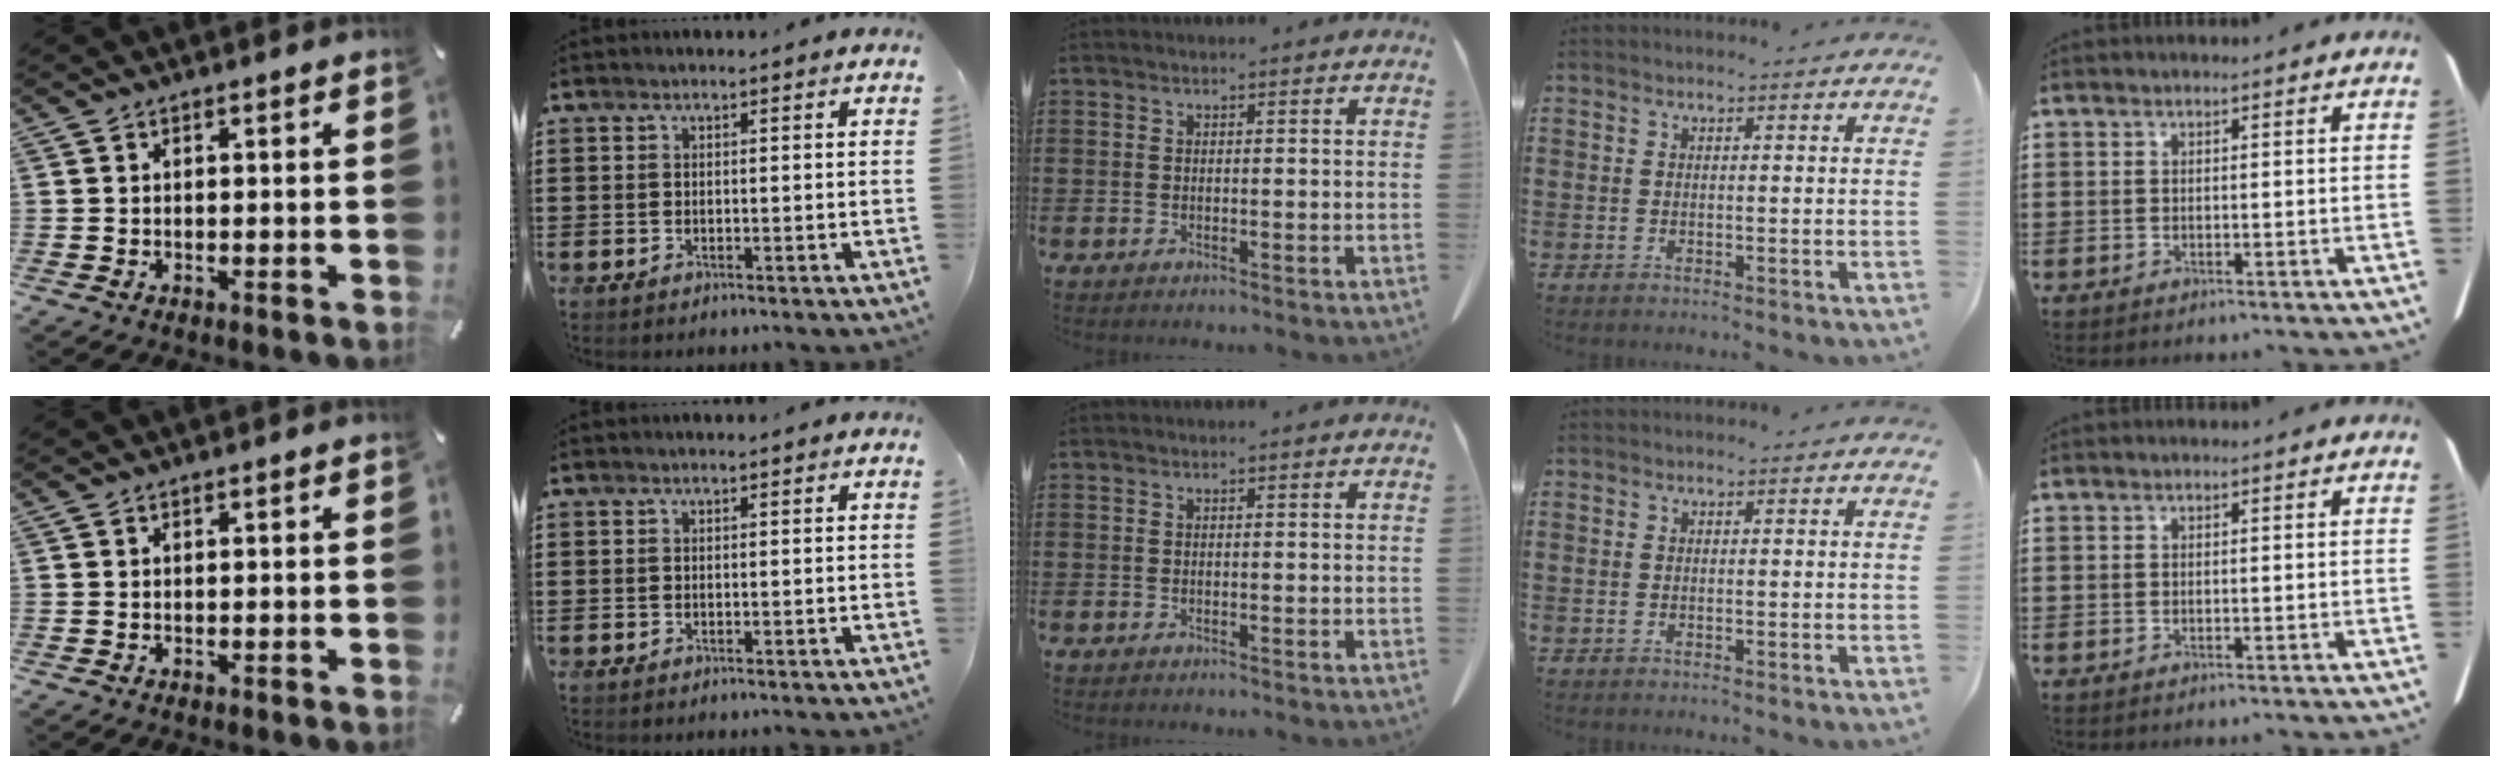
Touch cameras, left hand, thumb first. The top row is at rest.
{}